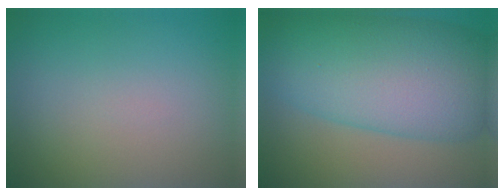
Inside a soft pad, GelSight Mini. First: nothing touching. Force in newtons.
{"total": 12.8, "press": 12.8, "slide": 0.4}